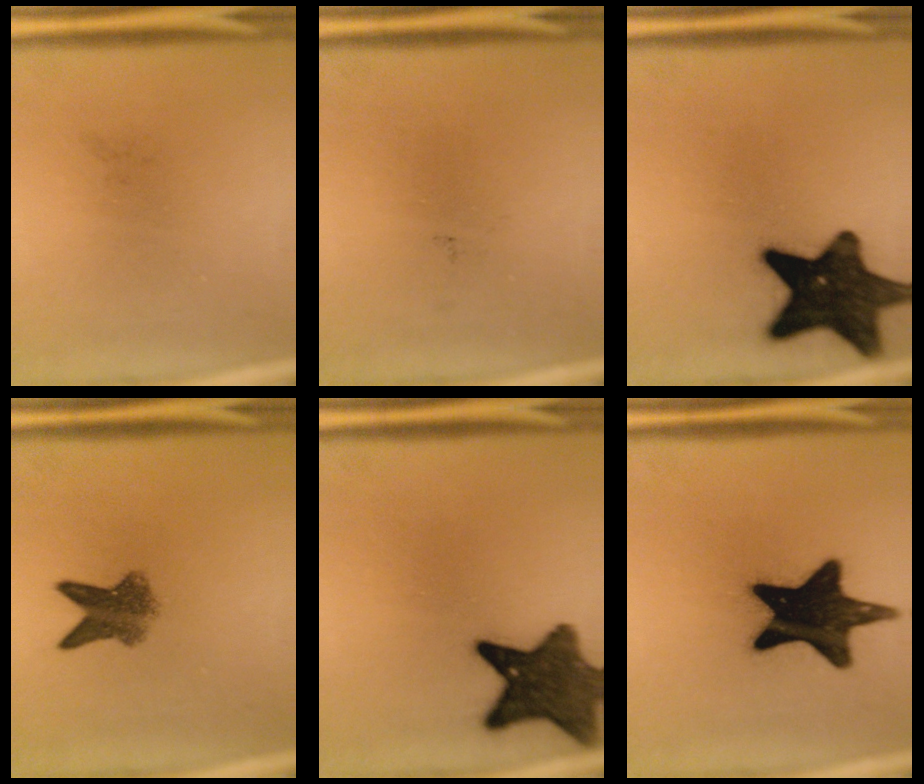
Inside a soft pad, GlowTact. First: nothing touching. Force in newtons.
{"total": 0.0}
{"total": 17.0}
{"total": 5.5}
{"total": 12.4}
{"total": 19.1}